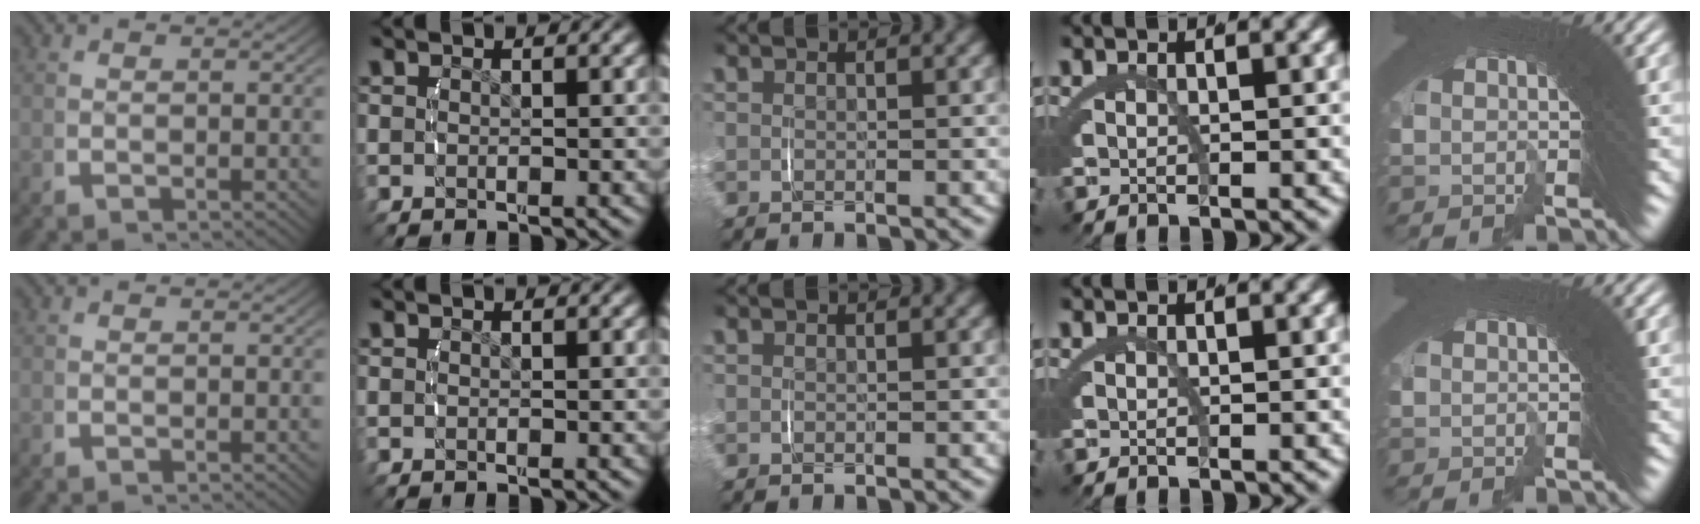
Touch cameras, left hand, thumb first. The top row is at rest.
{}